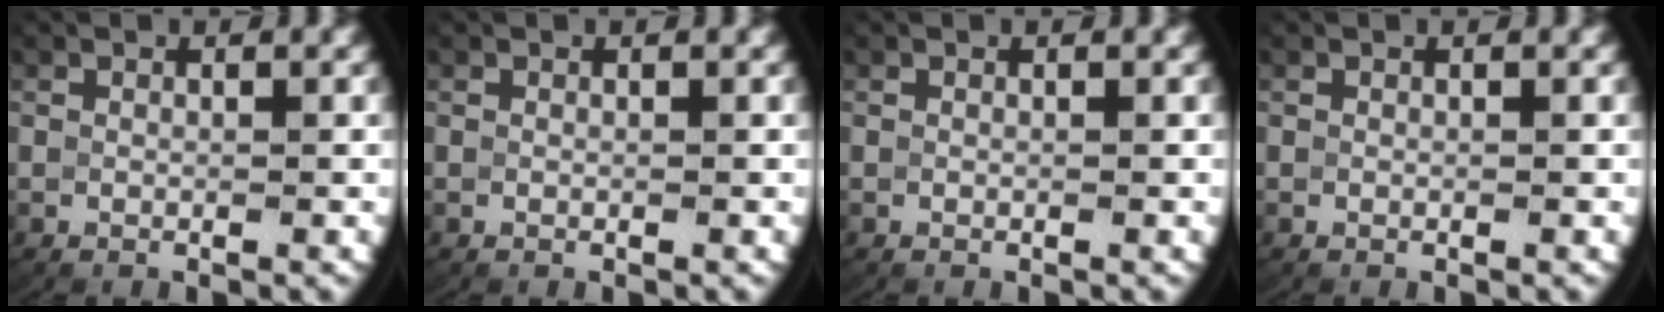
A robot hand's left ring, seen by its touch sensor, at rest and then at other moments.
{"total": 0.0}
{"total": 0.0}
{"total": 0.0}